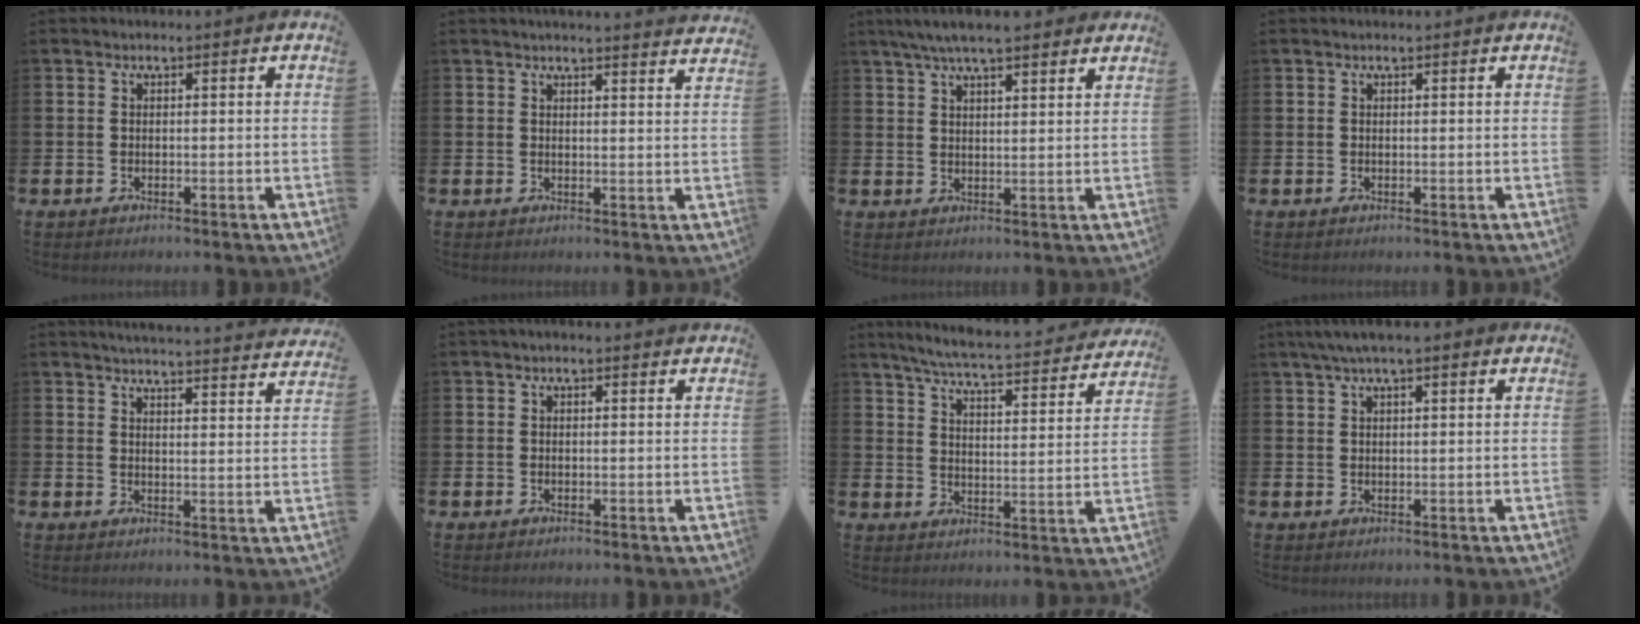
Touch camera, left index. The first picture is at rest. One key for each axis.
{"total": 2.8, "fx": 2.8, "fy": -0.4, "fz": 0.0, "tx": 0.007, "ty": -0.023, "tz": 0.048}
{"total": 5.9, "fx": 5.3, "fy": 0.8, "fz": 2.6, "tx": -0.060, "ty": -0.010, "tz": 0.095}
{"total": 0.0}
{"total": 4.5, "fx": 4.4, "fy": -0.5, "fz": 0.3, "tx": -0.007, "ty": -0.039, "tz": 0.074}
{"total": 0.6, "fx": 0.3, "fy": 0.0, "fz": 0.5, "tx": -0.007, "ty": 0.001, "tz": 0.005}
{"total": 5.9, "fx": 5.4, "fy": 0.2, "fz": 2.4, "tx": -0.070, "ty": -0.040, "tz": 0.089}
{"total": 3.8, "fx": 2.8, "fy": 0.6, "fz": 2.5, "tx": -0.050, "ty": 0.000, "tz": 0.049}